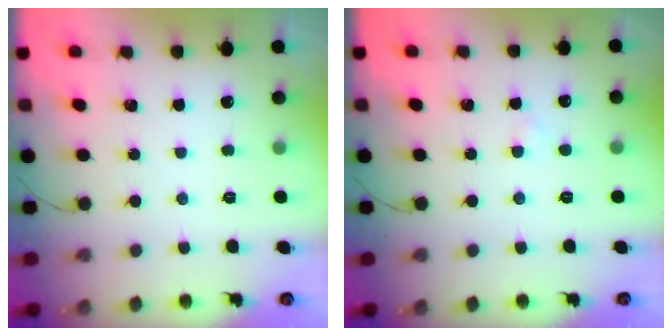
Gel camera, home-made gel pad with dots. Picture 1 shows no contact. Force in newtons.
{"total": 1.0, "press": 0.7, "slide": 0.6}